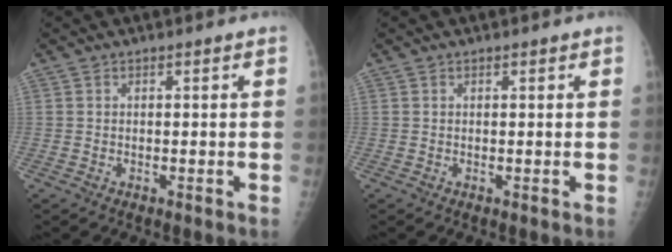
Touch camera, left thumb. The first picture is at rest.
{"total": 0.0}